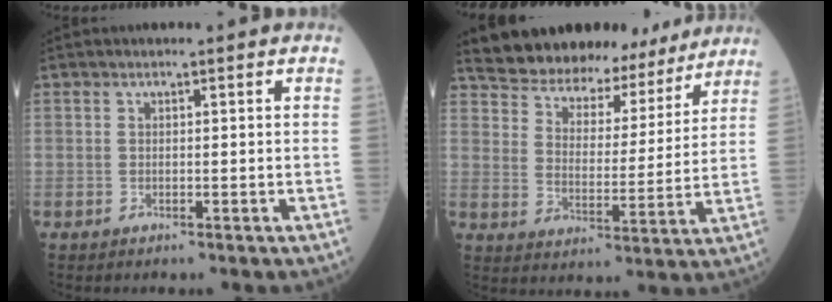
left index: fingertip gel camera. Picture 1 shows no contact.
{"total": 16.2, "force": [14.9, 5.4, 3.4], "torque": [-0.048, 0.006, 0.210]}